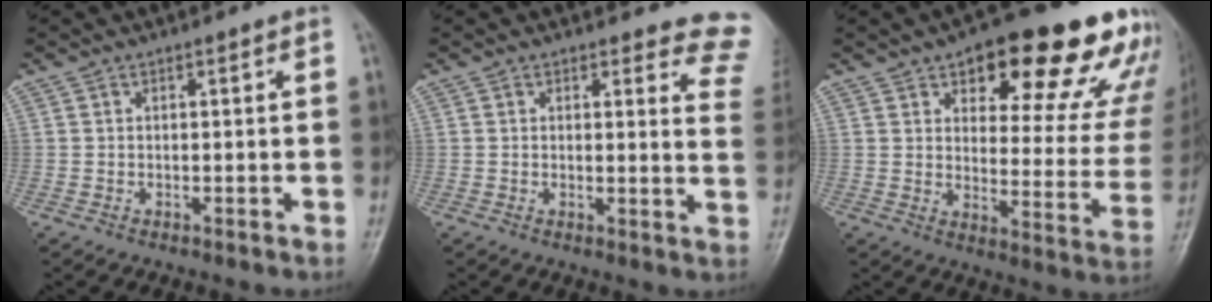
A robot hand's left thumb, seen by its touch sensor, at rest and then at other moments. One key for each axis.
{"total": 9.8, "fx": 9.4, "fy": 2.8, "fz": 0.9, "tx": 0.044, "ty": -0.084, "tz": 0.059}
{"total": 22.8, "fx": 14.3, "fy": 8.4, "fz": 15.7, "tx": -0.150, "ty": -0.052, "tz": 0.183}